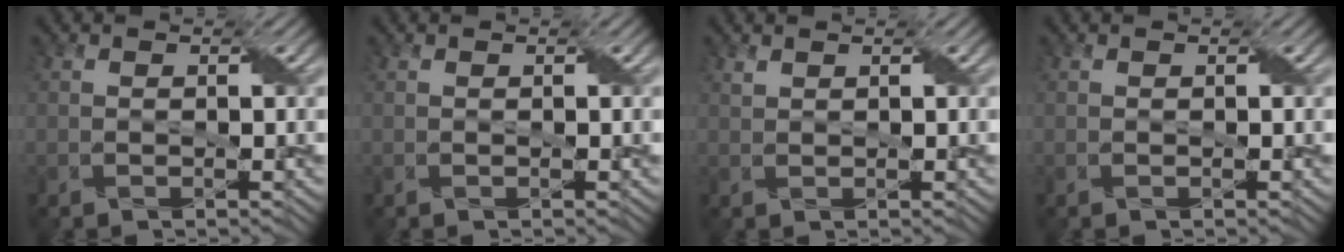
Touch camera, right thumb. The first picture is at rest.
{"total": 0.0}
{"total": 0.7, "force": [0.6, 0.2, 0.2], "torque": [-0.013, 0.003, 0.014]}
{"total": 0.0}